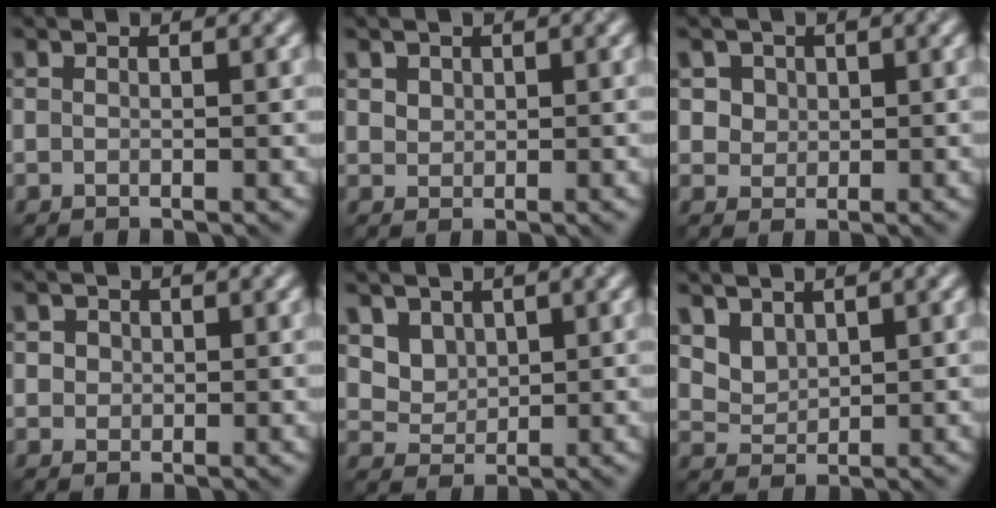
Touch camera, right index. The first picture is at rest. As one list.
[{"total": 1.6, "force": [0.9, 1.2, 0.5], "torque": [-0.012, -0.002, 0.028]}, {"total": 3.6, "force": [1.7, 2.8, 1.4], "torque": [-0.033, 0.004, 0.034]}, {"total": 1.5, "force": [0.6, 1.3, 0.5], "torque": [-0.005, 0.001, 0.017]}, {"total": 4.2, "force": [2.4, 3.0, 1.7], "torque": [-0.056, -0.007, 0.068]}, {"total": 3.1, "force": [2.1, 1.9, 1.1], "torque": [-0.034, -0.009, 0.065]}]